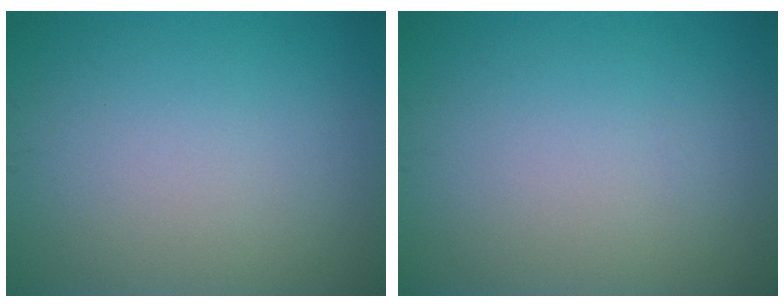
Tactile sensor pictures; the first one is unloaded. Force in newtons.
{"total": 0.0}